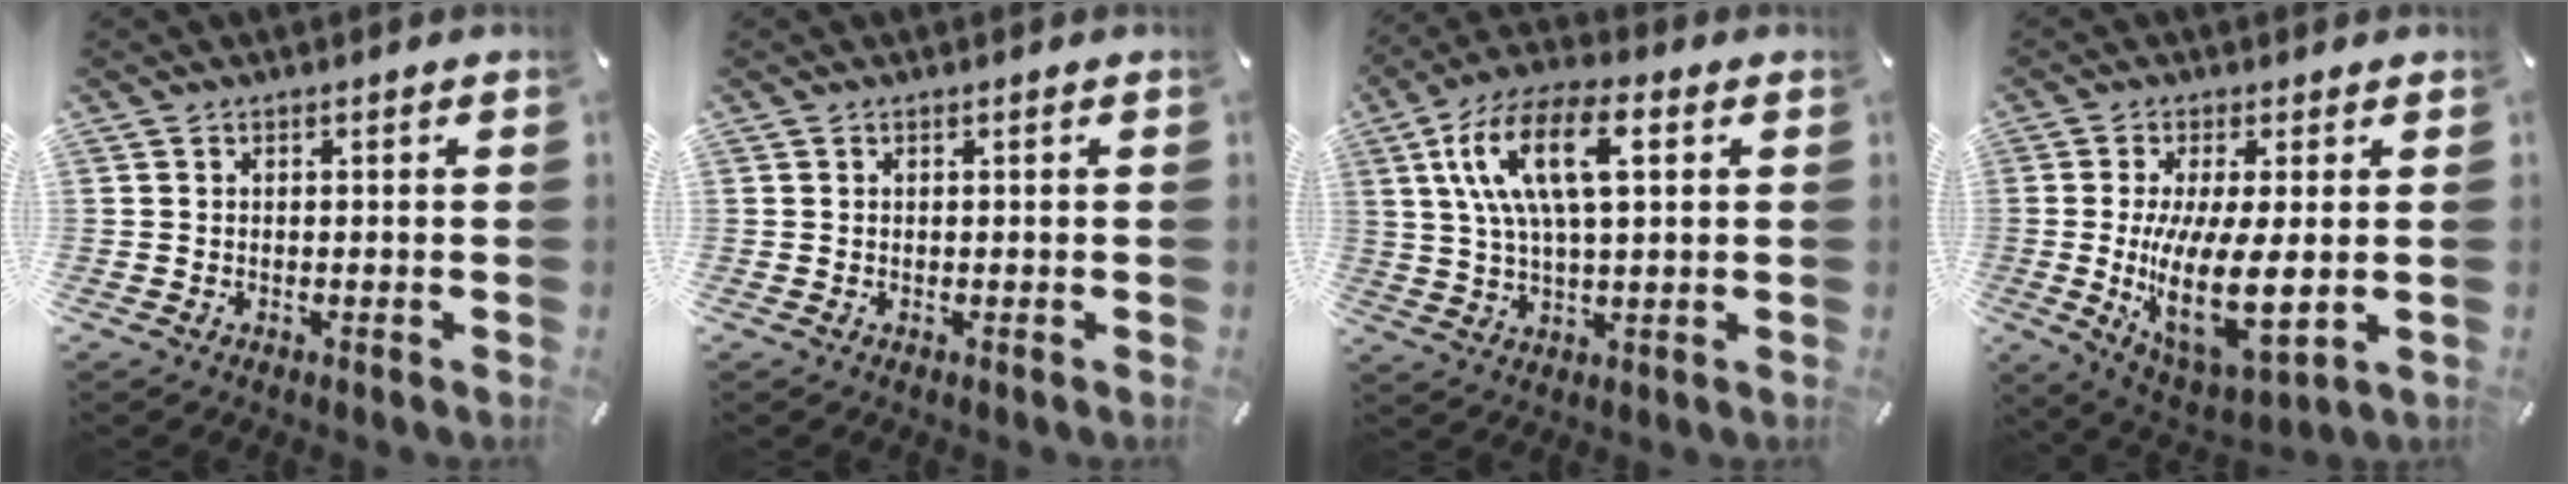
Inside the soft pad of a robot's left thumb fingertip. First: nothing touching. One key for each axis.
{"total": 0.0}
{"total": 15.4, "fx": 4.9, "fy": 6.9, "fz": 12.9, "tx": -0.267, "ty": 0.009, "tz": 0.080}
{"total": 16.0, "fx": 0.2, "fy": 6.5, "fz": 14.6, "tx": -0.275, "ty": -0.031, "tz": 0.007}